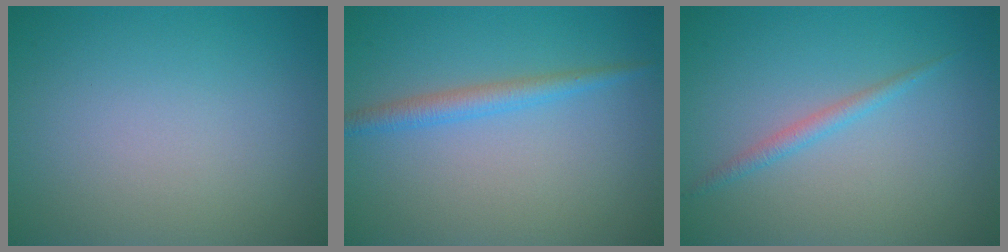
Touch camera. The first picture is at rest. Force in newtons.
{"total": 2.1, "press": 2.1, "slide": 0.1}
{"total": 1.3, "press": 1.3, "slide": 0.1}